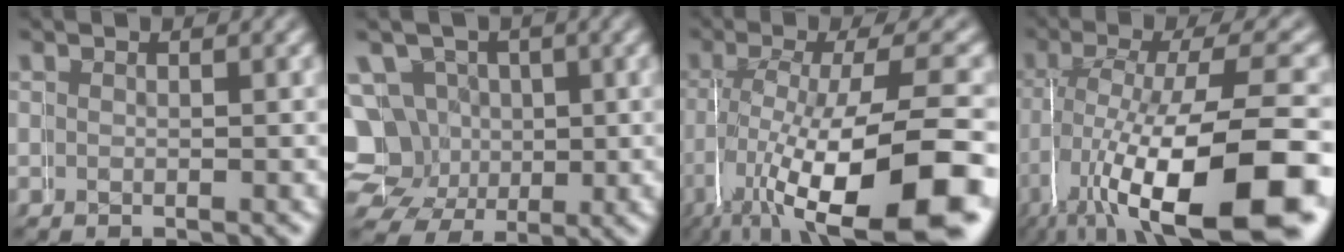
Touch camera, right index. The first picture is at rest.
{"total": 10.2, "force": [-0.5, 9.7, 3.3], "torque": [-0.092, -0.054, 0.000]}
{"total": 11.6, "force": [-3.3, 4.6, 10.1], "torque": [-0.183, -0.041, -0.019]}
{"total": 12.8, "force": [-4.1, 5.3, 10.9], "torque": [-0.194, -0.042, -0.032]}